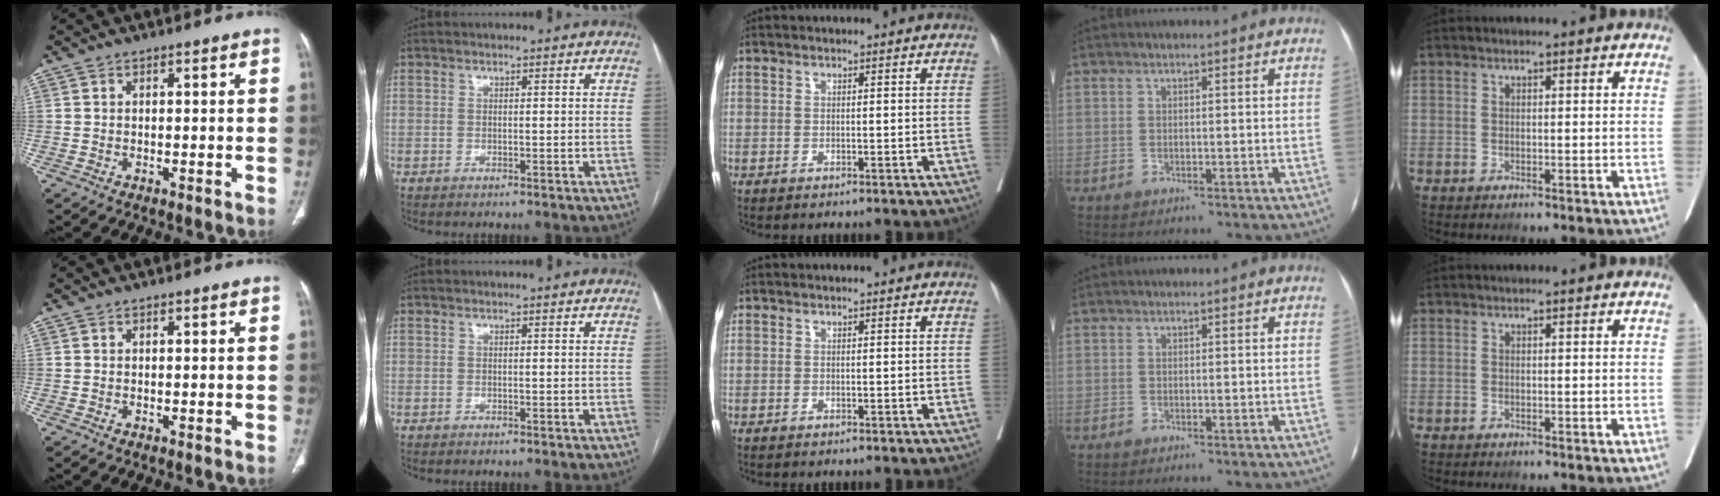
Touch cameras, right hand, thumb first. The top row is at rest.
{}